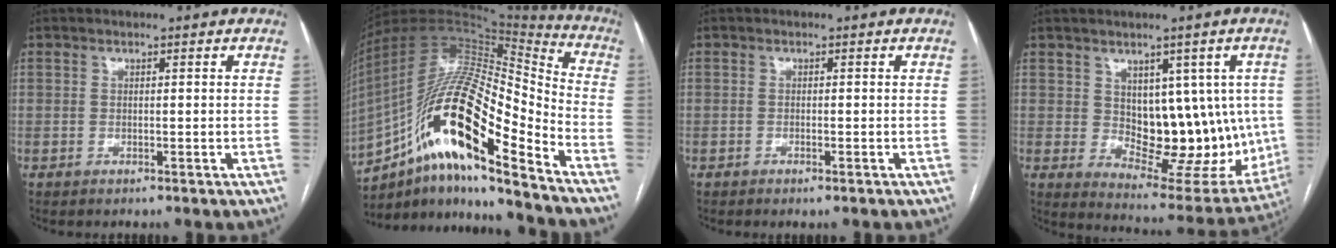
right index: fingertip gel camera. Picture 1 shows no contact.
{"total": 23.8, "force": [-12.3, 4.6, 19.8], "torque": [-0.363, 0.006, -0.213]}
{"total": 1.1, "force": [-0.8, 0.1, 0.8], "torque": [-0.014, -0.002, -0.011]}
{"total": 14.8, "force": [1.1, 8.3, 12.2], "torque": [-0.141, 0.008, 0.044]}